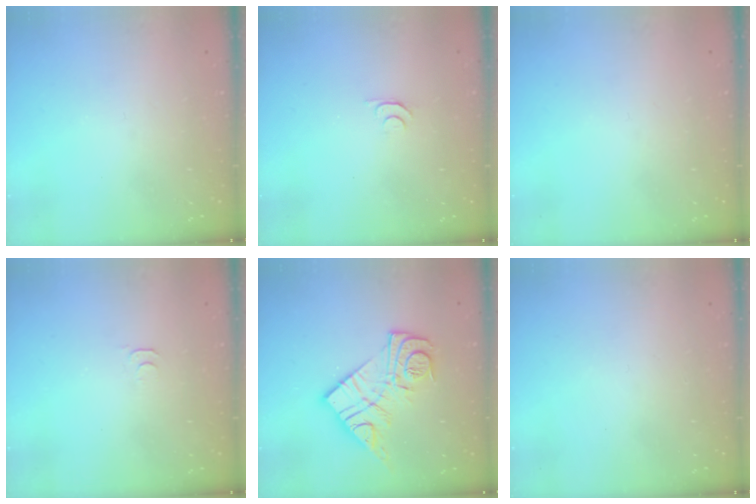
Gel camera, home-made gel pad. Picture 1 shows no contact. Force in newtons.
{"total": 4.6, "press": 4.5, "slide": 0.7}
{"total": 0.0}
{"total": 2.8, "press": 2.7, "slide": 0.5}
{"total": 16.3, "press": 16.2, "slide": 1.4}
{"total": 1.6, "press": 1.6, "slide": 0.1}